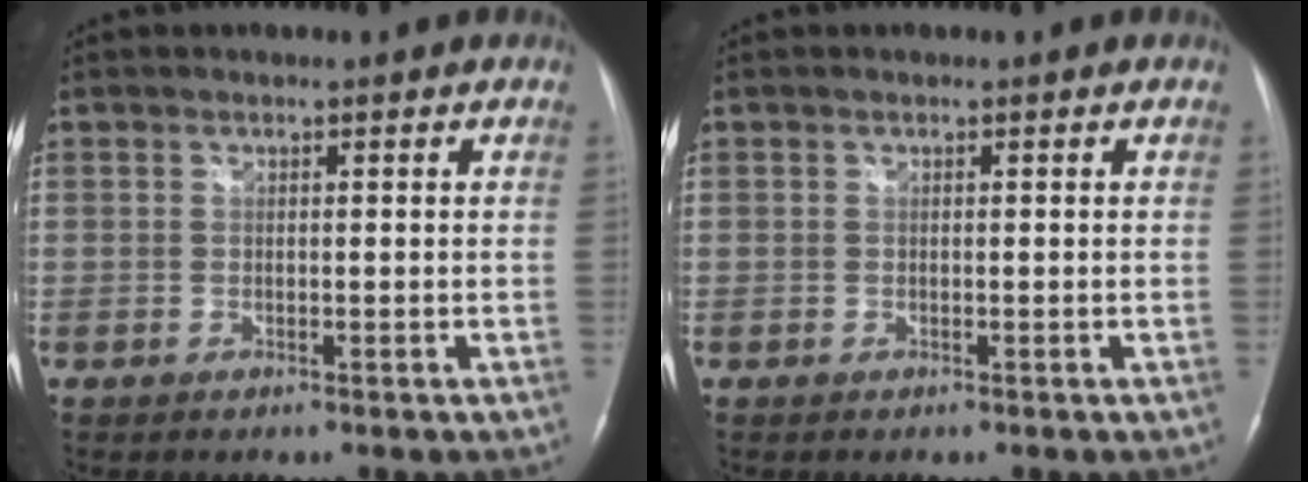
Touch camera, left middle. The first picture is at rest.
{"total": 0.0}